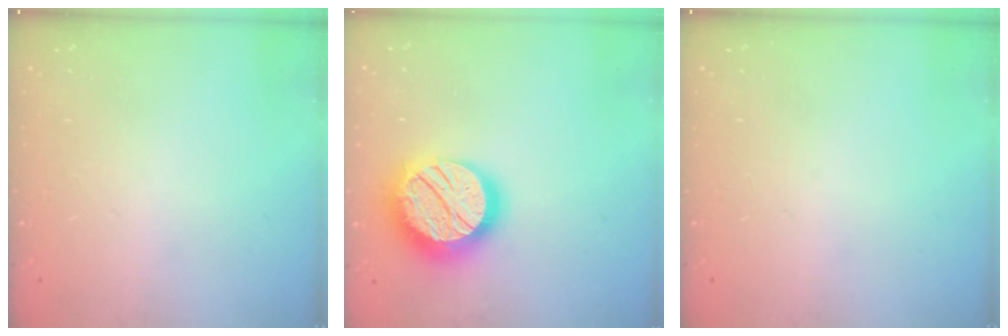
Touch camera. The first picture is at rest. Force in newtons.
{"total": 21.5, "press": 21.5, "slide": 1.6}
{"total": 0.0}